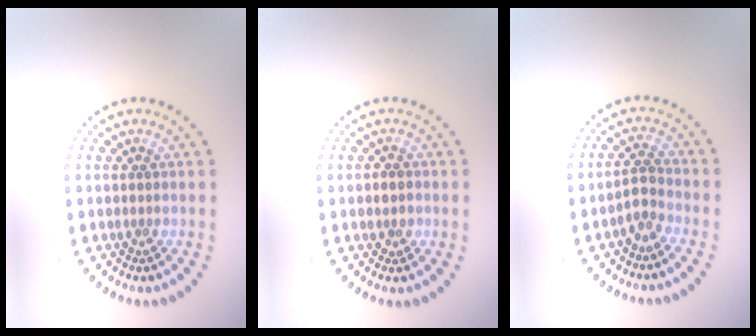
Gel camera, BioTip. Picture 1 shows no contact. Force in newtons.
{"total": 1.1, "press": 1.1, "slide": 0.3}
{"total": 1.9, "press": 1.5, "slide": 1.1}